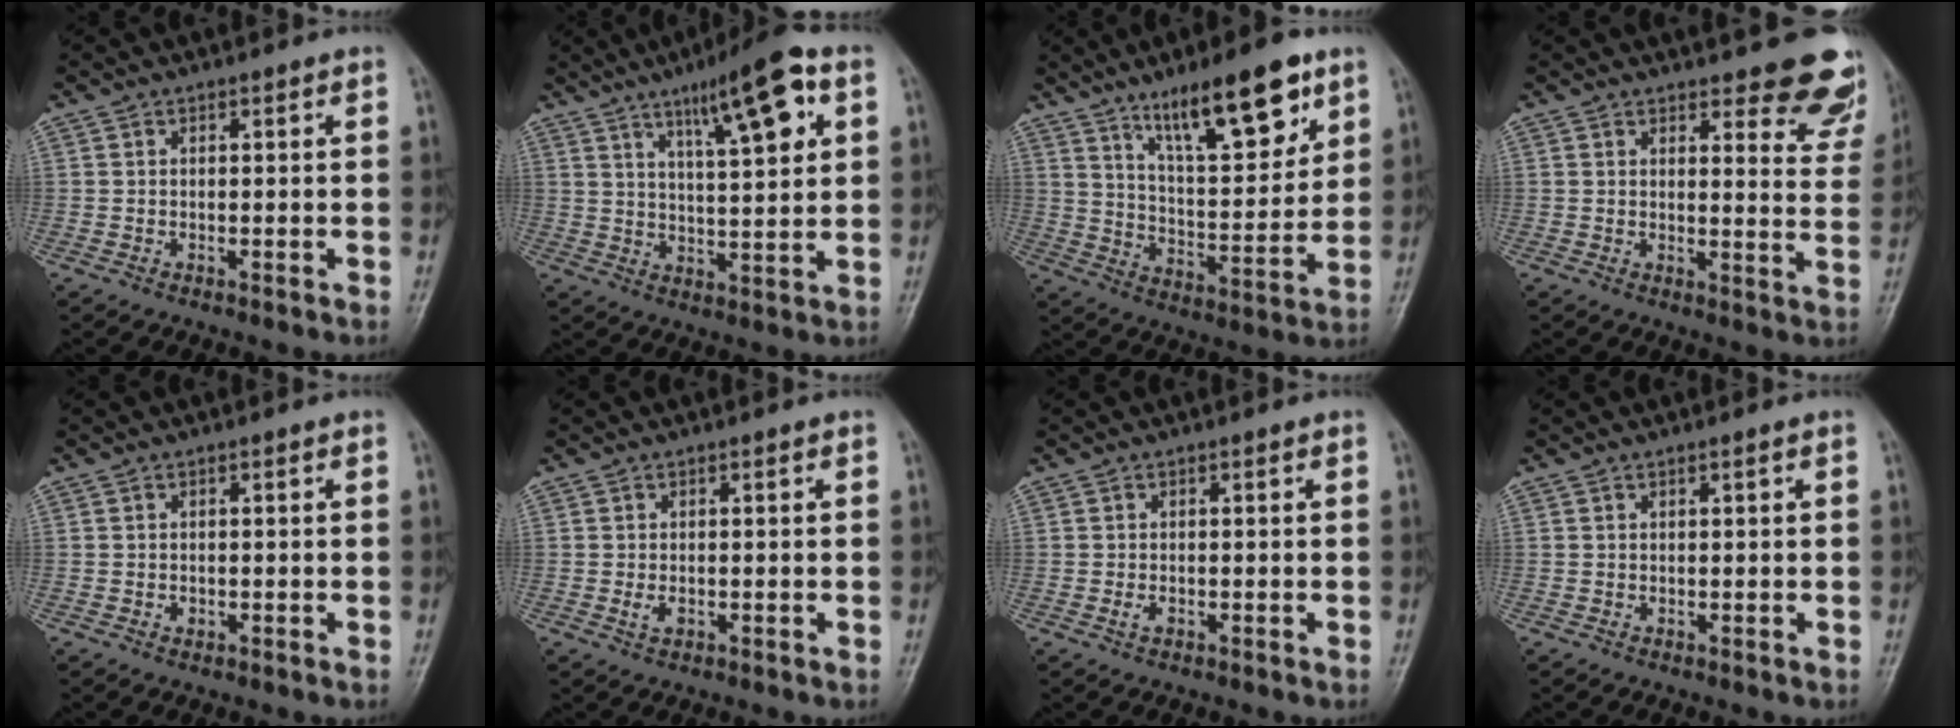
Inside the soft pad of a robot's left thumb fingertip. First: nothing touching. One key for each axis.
{"total": 14.5, "fx": 6.5, "fy": 3.5, "fz": 12.5, "tx": -0.175, "ty": -0.013, "tz": 0.100}
{"total": 17.7, "fx": 10.6, "fy": 5.5, "fz": 13.0, "tx": -0.171, "ty": -0.052, "tz": 0.182}
{"total": 11.8, "fx": 9.9, "fy": 3.7, "fz": 5.4, "tx": -0.017, "ty": -0.067, "tz": 0.097}
{"total": 1.0, "fx": -0.2, "fy": 0.8, "fz": 0.5, "tx": 0.000, "ty": 0.001, "tz": -0.003}
{"total": 2.0, "fx": -0.3, "fy": 1.3, "fz": 1.5, "tx": -0.020, "ty": -0.002, "tz": -0.004}
{"total": 1.4, "fx": -0.4, "fy": 0.9, "fz": 1.0, "tx": -0.014, "ty": -0.001, "tz": -0.006}
{"total": 0.6, "fx": 0.3, "fy": 0.1, "fz": 0.5, "tx": -0.008, "ty": 0.000, "tz": 0.005}